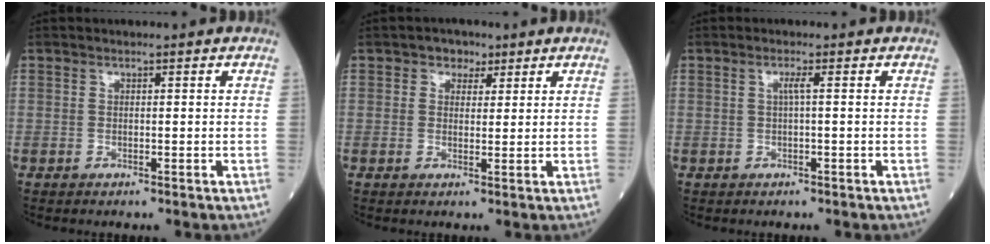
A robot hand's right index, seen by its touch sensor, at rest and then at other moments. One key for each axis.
{"total": 2.7, "fx": 1.5, "fy": 2.0, "fz": 1.0, "tx": -0.011, "ty": 0.005, "tz": 0.018}
{"total": 1.1, "fx": 0.1, "fy": -0.2, "fz": 1.1, "tx": -0.022, "ty": 0.002, "tz": 0.000}